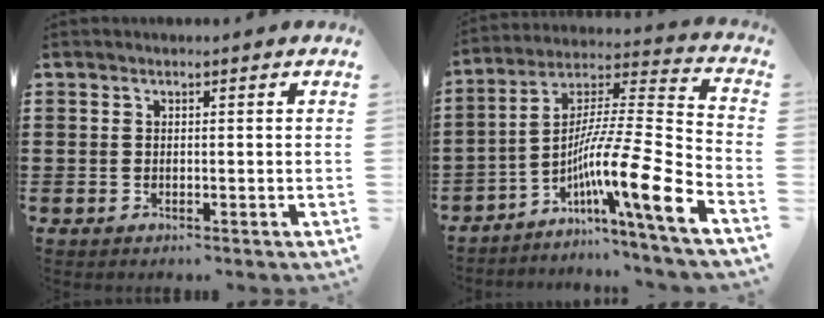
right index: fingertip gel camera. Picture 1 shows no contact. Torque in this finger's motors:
{"motor_torque": [-0.70, 0.26, 0.00, -0.01]}